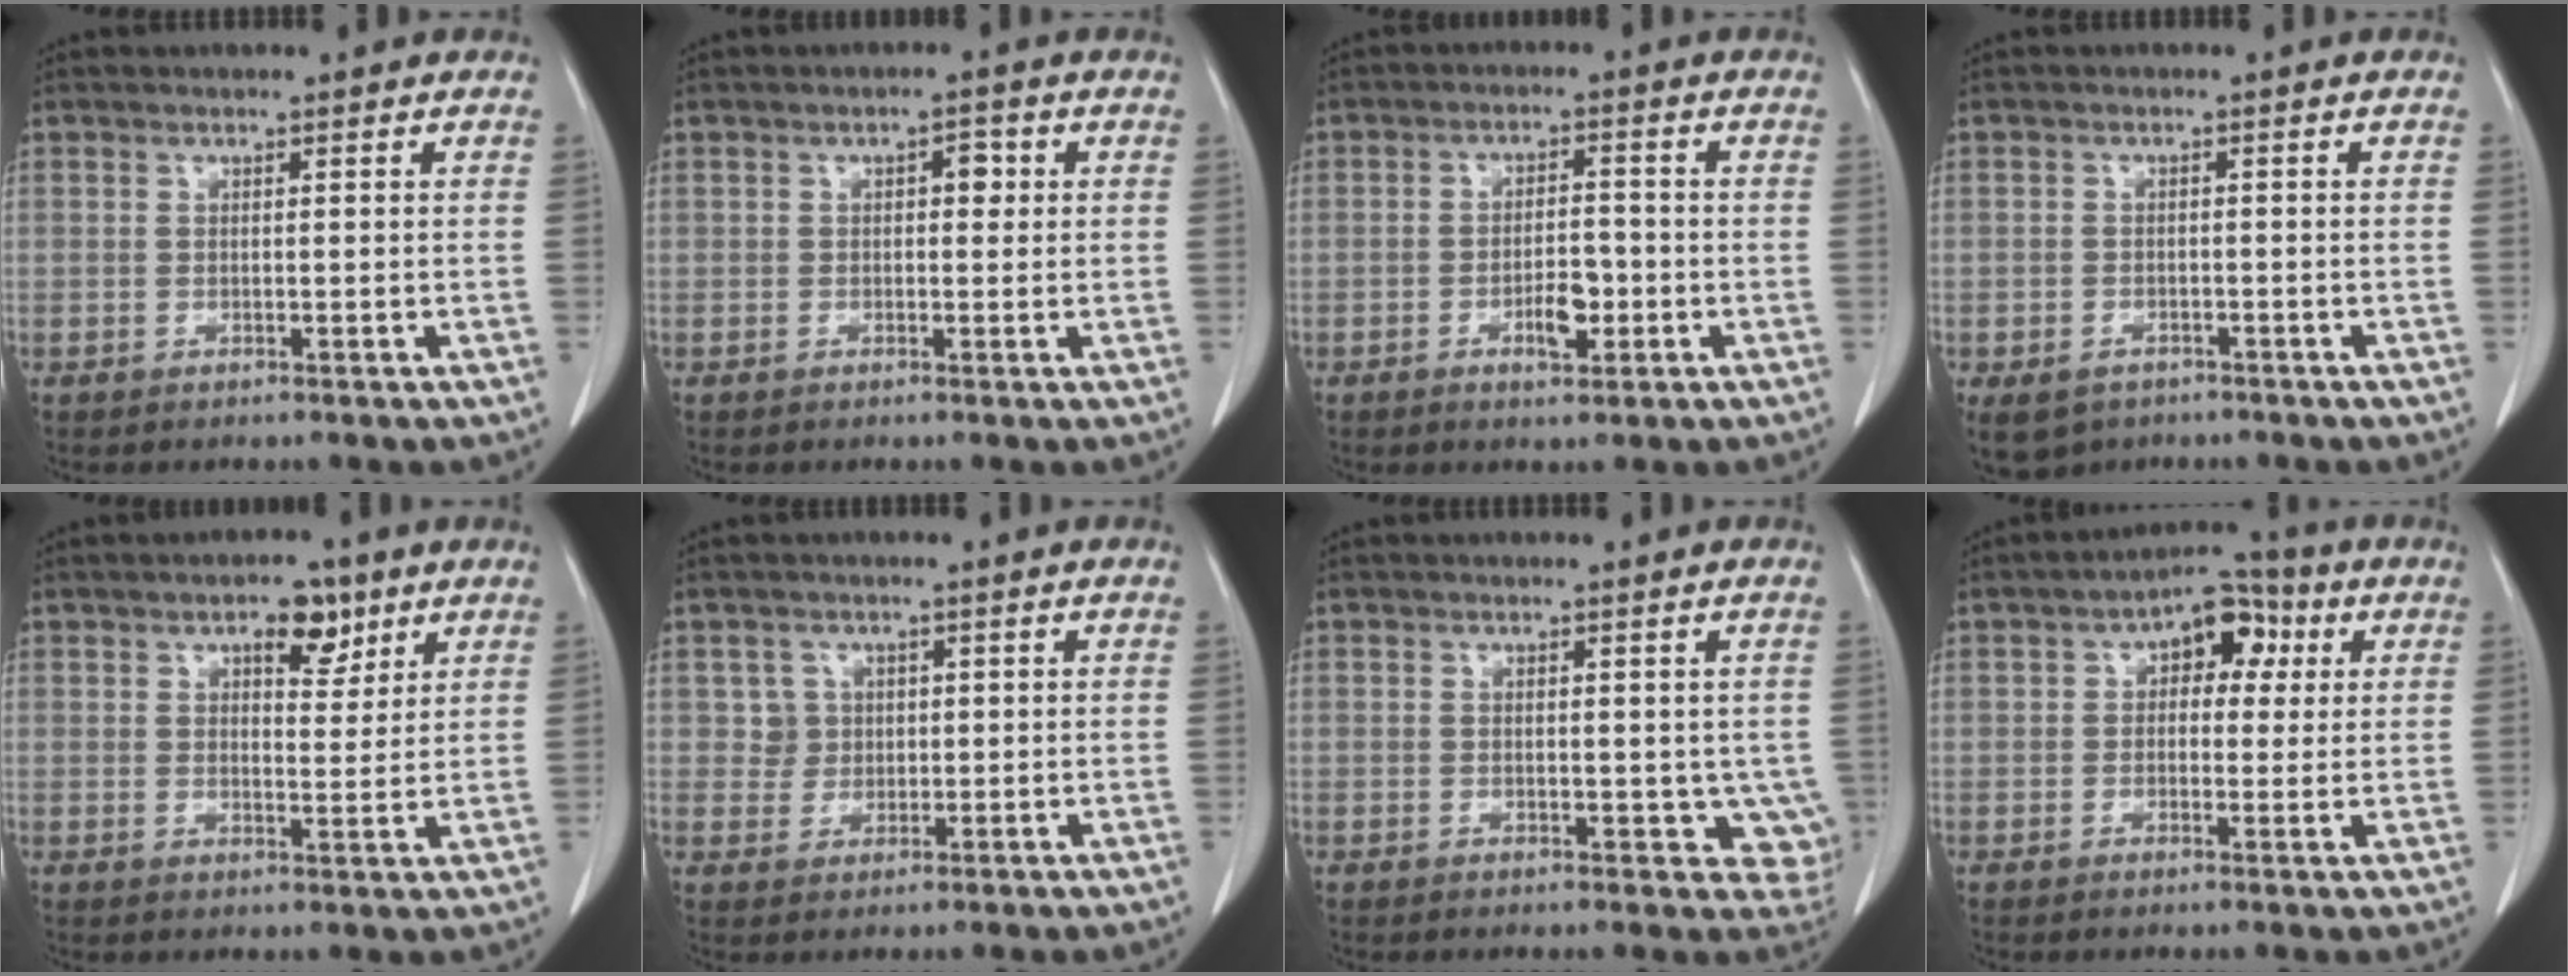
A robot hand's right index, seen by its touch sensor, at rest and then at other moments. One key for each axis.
{"total": 2.1, "fx": 0.5, "fy": 1.1, "fz": 1.8, "tx": -0.022, "ty": 0.010, "tz": 0.005}
{"total": 4.6, "fx": -1.7, "fy": 1.8, "fz": 3.9, "tx": -0.064, "ty": 0.004, "tz": -0.025}
{"total": 6.1, "fx": -3.9, "fy": 4.1, "fz": 2.1, "tx": -0.036, "ty": 0.000, "tz": -0.053}
{"total": 5.4, "fx": 3.2, "fy": 2.5, "fz": 3.5, "tx": -0.049, "ty": 0.003, "tz": 0.045}
{"total": 2.8, "fx": 0.8, "fy": 2.7, "fz": 0.1, "tx": 0.008, "ty": 0.004, "tz": 0.014}
{"total": 4.8, "fx": 0.2, "fy": 2.9, "fz": 3.8, "tx": -0.021, "ty": -0.007, "tz": 0.004}
{"total": 7.2, "fx": 2.2, "fy": 4.2, "fz": 5.4, "tx": -0.069, "ty": 0.031, "tz": 0.027}